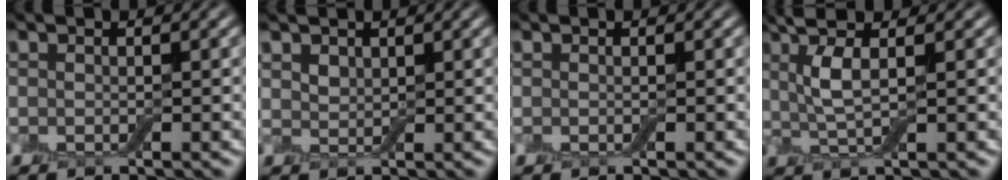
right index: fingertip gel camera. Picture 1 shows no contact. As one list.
[{"total": 1.7, "force": [1.2, 1.0, 0.6], "torque": [-0.016, -0.001, 0.024]}, {"total": 0.0}, {"total": 4.2, "force": [1.5, 1.0, 3.8], "torque": [-0.082, 0.003, 0.028]}]